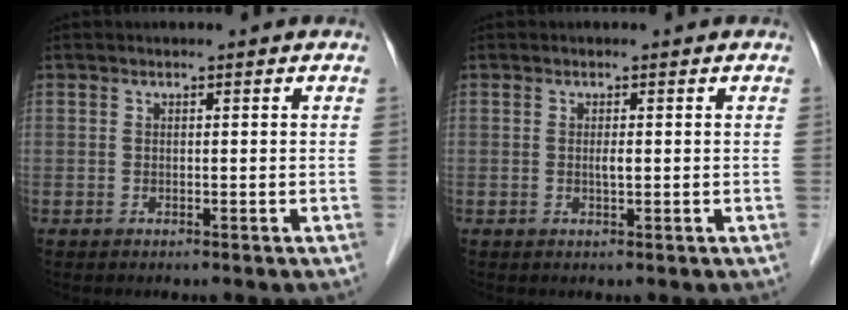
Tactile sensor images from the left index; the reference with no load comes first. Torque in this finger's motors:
{"motor_torque": [0.47, 0.28, 0.01, 0.06]}